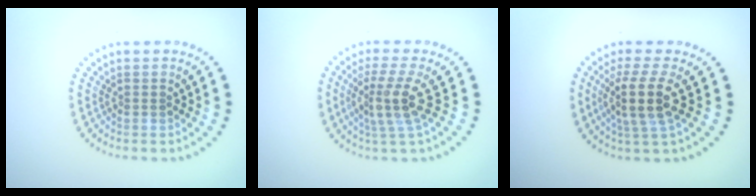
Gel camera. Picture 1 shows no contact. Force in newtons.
{"total": 3.8, "press": 2.8, "slide": 2.6}
{"total": 4.1, "press": 3.3, "slide": 2.4}